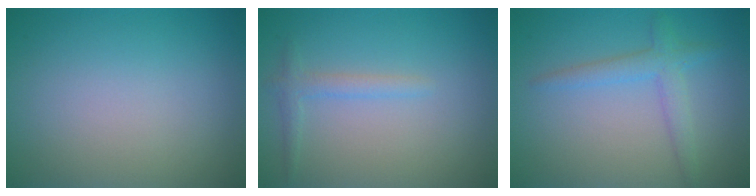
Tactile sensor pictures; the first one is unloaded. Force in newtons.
{"total": 1.5, "press": 1.5, "slide": 0.2}
{"total": 2.5, "press": 2.5, "slide": 0.1}